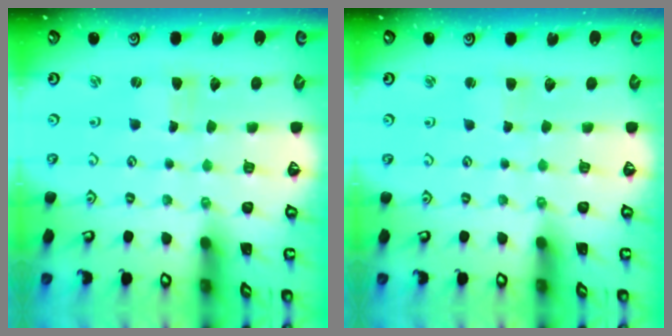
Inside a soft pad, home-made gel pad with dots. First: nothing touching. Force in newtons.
{"total": 1.7, "press": 1.6, "slide": 0.2}